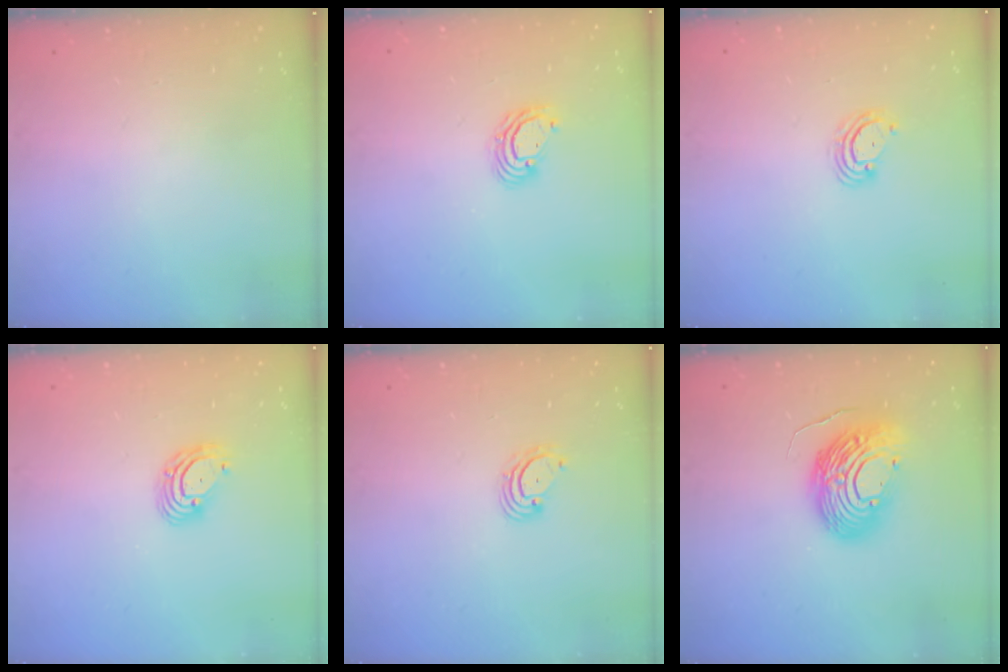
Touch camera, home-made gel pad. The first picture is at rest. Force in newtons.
{"total": 5.1, "press": 5.1, "slide": 0.2}
{"total": 5.5, "press": 5.5, "slide": 0.6}
{"total": 5.8, "press": 5.7, "slide": 0.8}
{"total": 3.2, "press": 3.2, "slide": 0.4}
{"total": 14.7, "press": 14.7, "slide": 1.3}